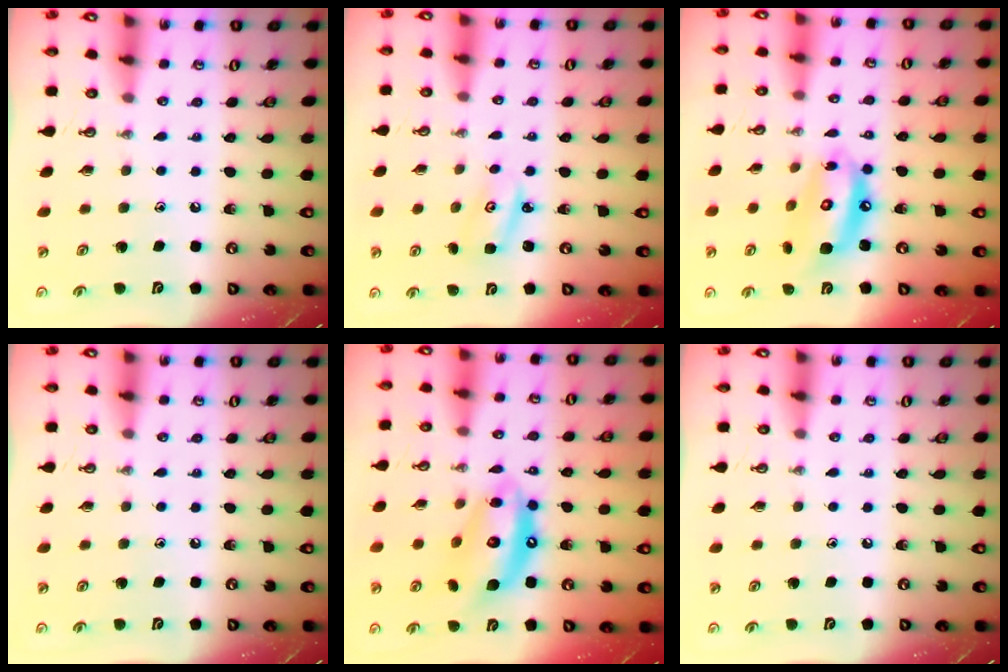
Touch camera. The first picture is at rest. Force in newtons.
{"total": 2.8, "press": 2.8, "slide": 0.2}
{"total": 13.0, "press": 12.9, "slide": 1.8}
{"total": 0.0}
{"total": 13.8, "press": 13.8, "slide": 1.5}
{"total": 0.0}